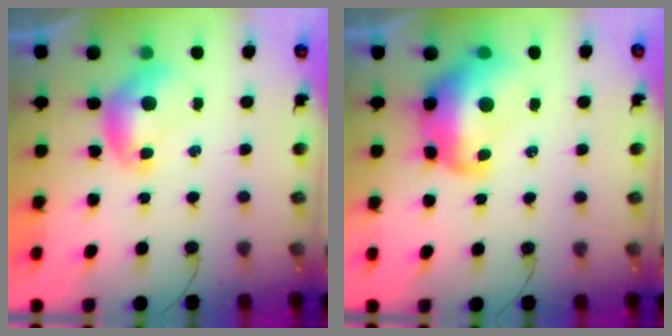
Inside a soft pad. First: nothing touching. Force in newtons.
{"total": 7.5, "press": 7.3, "slide": 1.4}